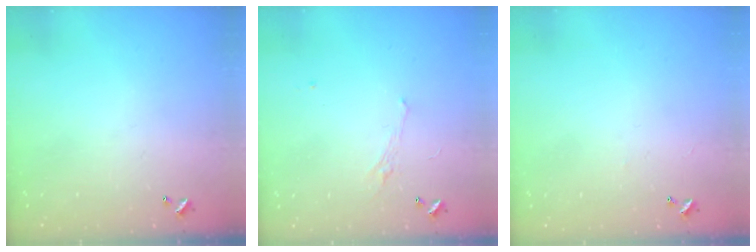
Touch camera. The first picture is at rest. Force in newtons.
{"total": 1.6, "press": 1.4, "slide": 0.8}
{"total": 2.3, "press": 2.2, "slide": 0.3}